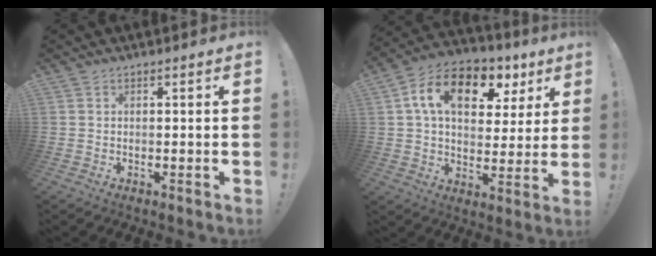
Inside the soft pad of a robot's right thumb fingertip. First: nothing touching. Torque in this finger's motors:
{"motor_torque": [0.95, 1.54, 0.65, -0.23, 0.09]}